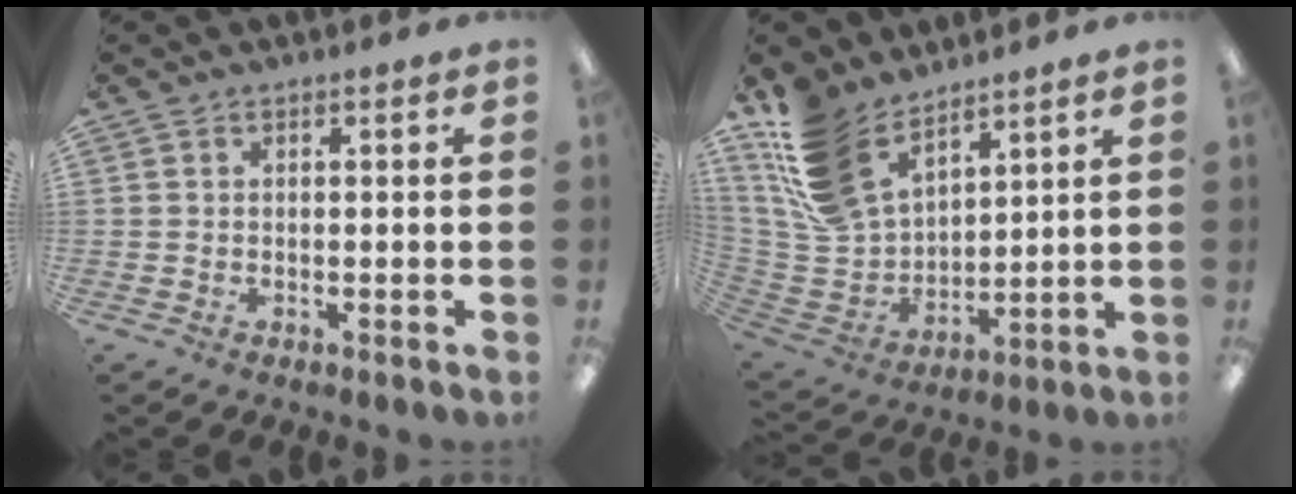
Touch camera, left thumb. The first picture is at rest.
{"total": 16.3, "force": [11.8, 8.9, 6.8], "torque": [-0.175, -0.063, 0.229]}